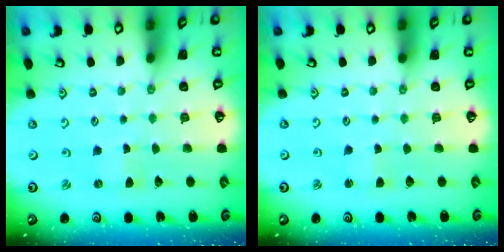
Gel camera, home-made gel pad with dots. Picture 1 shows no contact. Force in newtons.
{"total": 1.6, "press": 1.6, "slide": 0.3}